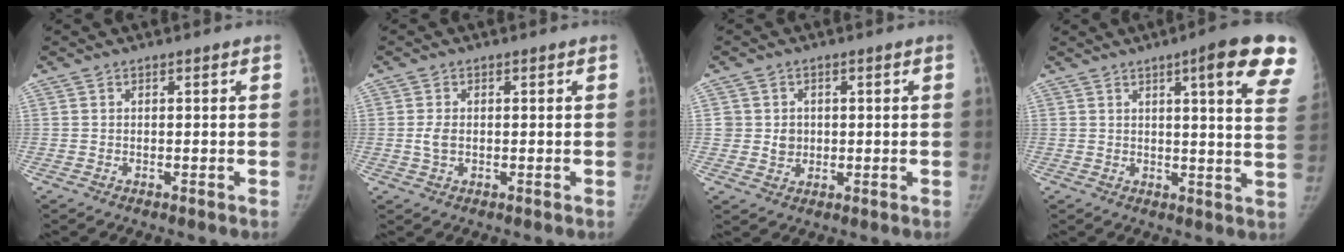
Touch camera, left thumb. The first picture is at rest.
{"total": 2.4, "force": [0.1, 1.6, 1.8], "torque": [-0.036, 0.000, 0.002]}
{"total": 3.5, "force": [0.3, 3.3, 1.1], "torque": [0.002, 0.001, 0.009]}
{"total": 15.8, "force": [8.9, 2.2, 12.9], "torque": [-0.143, -0.031, 0.096]}